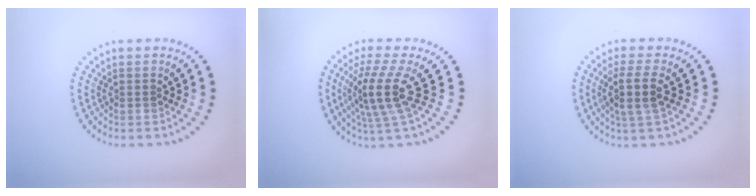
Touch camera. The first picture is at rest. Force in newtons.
{"total": 4.4, "press": 3.4, "slide": 2.8}
{"total": 3.0, "press": 2.5, "slide": 1.6}